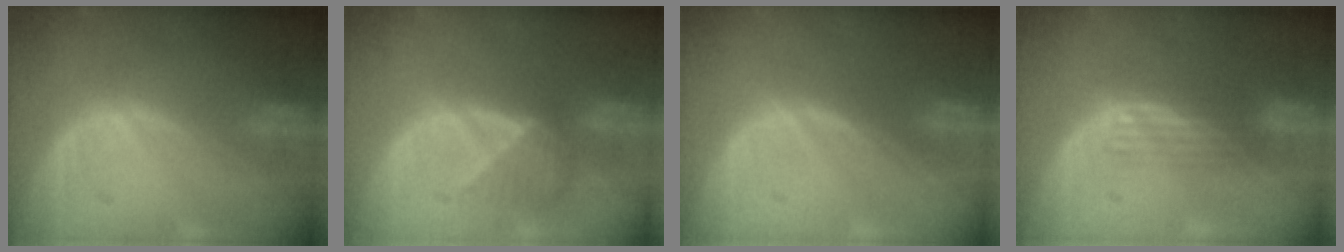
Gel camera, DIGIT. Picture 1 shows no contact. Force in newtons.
{"total": 3.5, "press": 3.5, "slide": 0.4}
{"total": 0.0}
{"total": 2.9, "press": 2.7, "slide": 1.2}